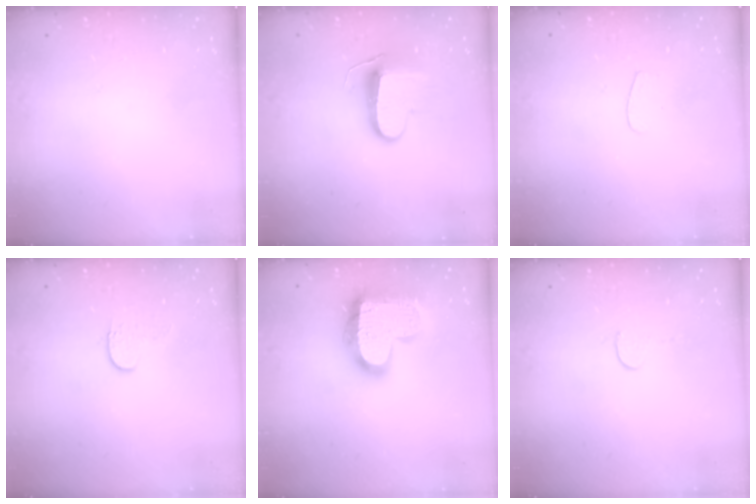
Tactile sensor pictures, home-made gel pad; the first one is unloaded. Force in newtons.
{"total": 9.3, "press": 9.3, "slide": 0.4}
{"total": 4.0, "press": 4.0, "slide": 0.4}
{"total": 4.6, "press": 4.6, "slide": 0.5}
{"total": 20.5, "press": 20.4, "slide": 1.5}
{"total": 3.7, "press": 3.7, "slide": 0.3}